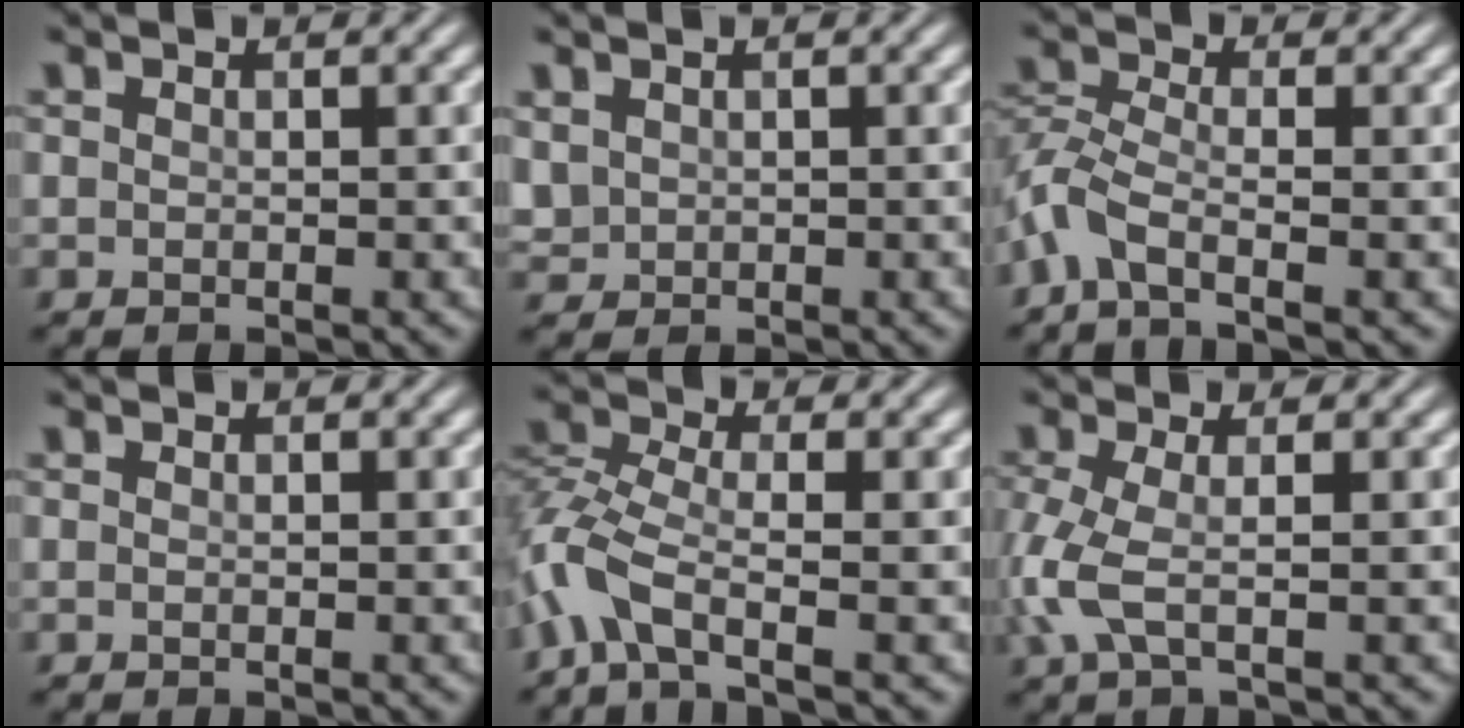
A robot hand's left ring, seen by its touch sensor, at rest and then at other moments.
{"total": 1.4, "force": [0.6, 1.2, 0.4], "torque": [-0.015, -0.002, 0.018]}
{"total": 3.6, "force": [-2.3, 1.1, 2.5], "torque": [-0.067, 0.000, -0.063]}
{"total": 0.0}
{"total": 4.6, "force": [-2.6, 1.4, 3.6], "torque": [-0.092, -0.002, -0.070]}
{"total": 3.7, "force": [-0.8, 1.2, 3.5], "torque": [-0.100, -0.005, -0.022]}